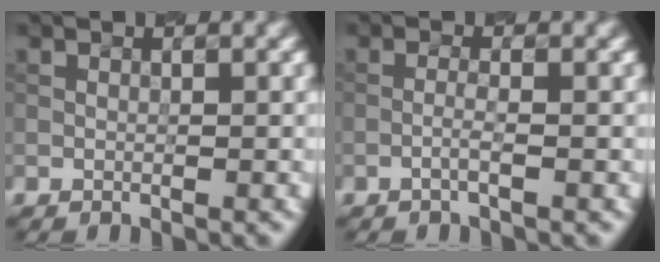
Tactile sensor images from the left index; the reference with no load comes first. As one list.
[{"total": 0.9, "force": [-0.7, -0.2, 0.6], "torque": [-0.019, 0.011, -0.012]}]